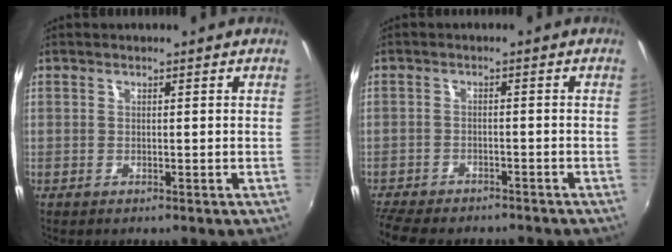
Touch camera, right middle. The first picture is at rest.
{"total": 9.2, "force": [-8.1, 2.4, 3.5], "torque": [-0.094, -0.025, -0.132]}